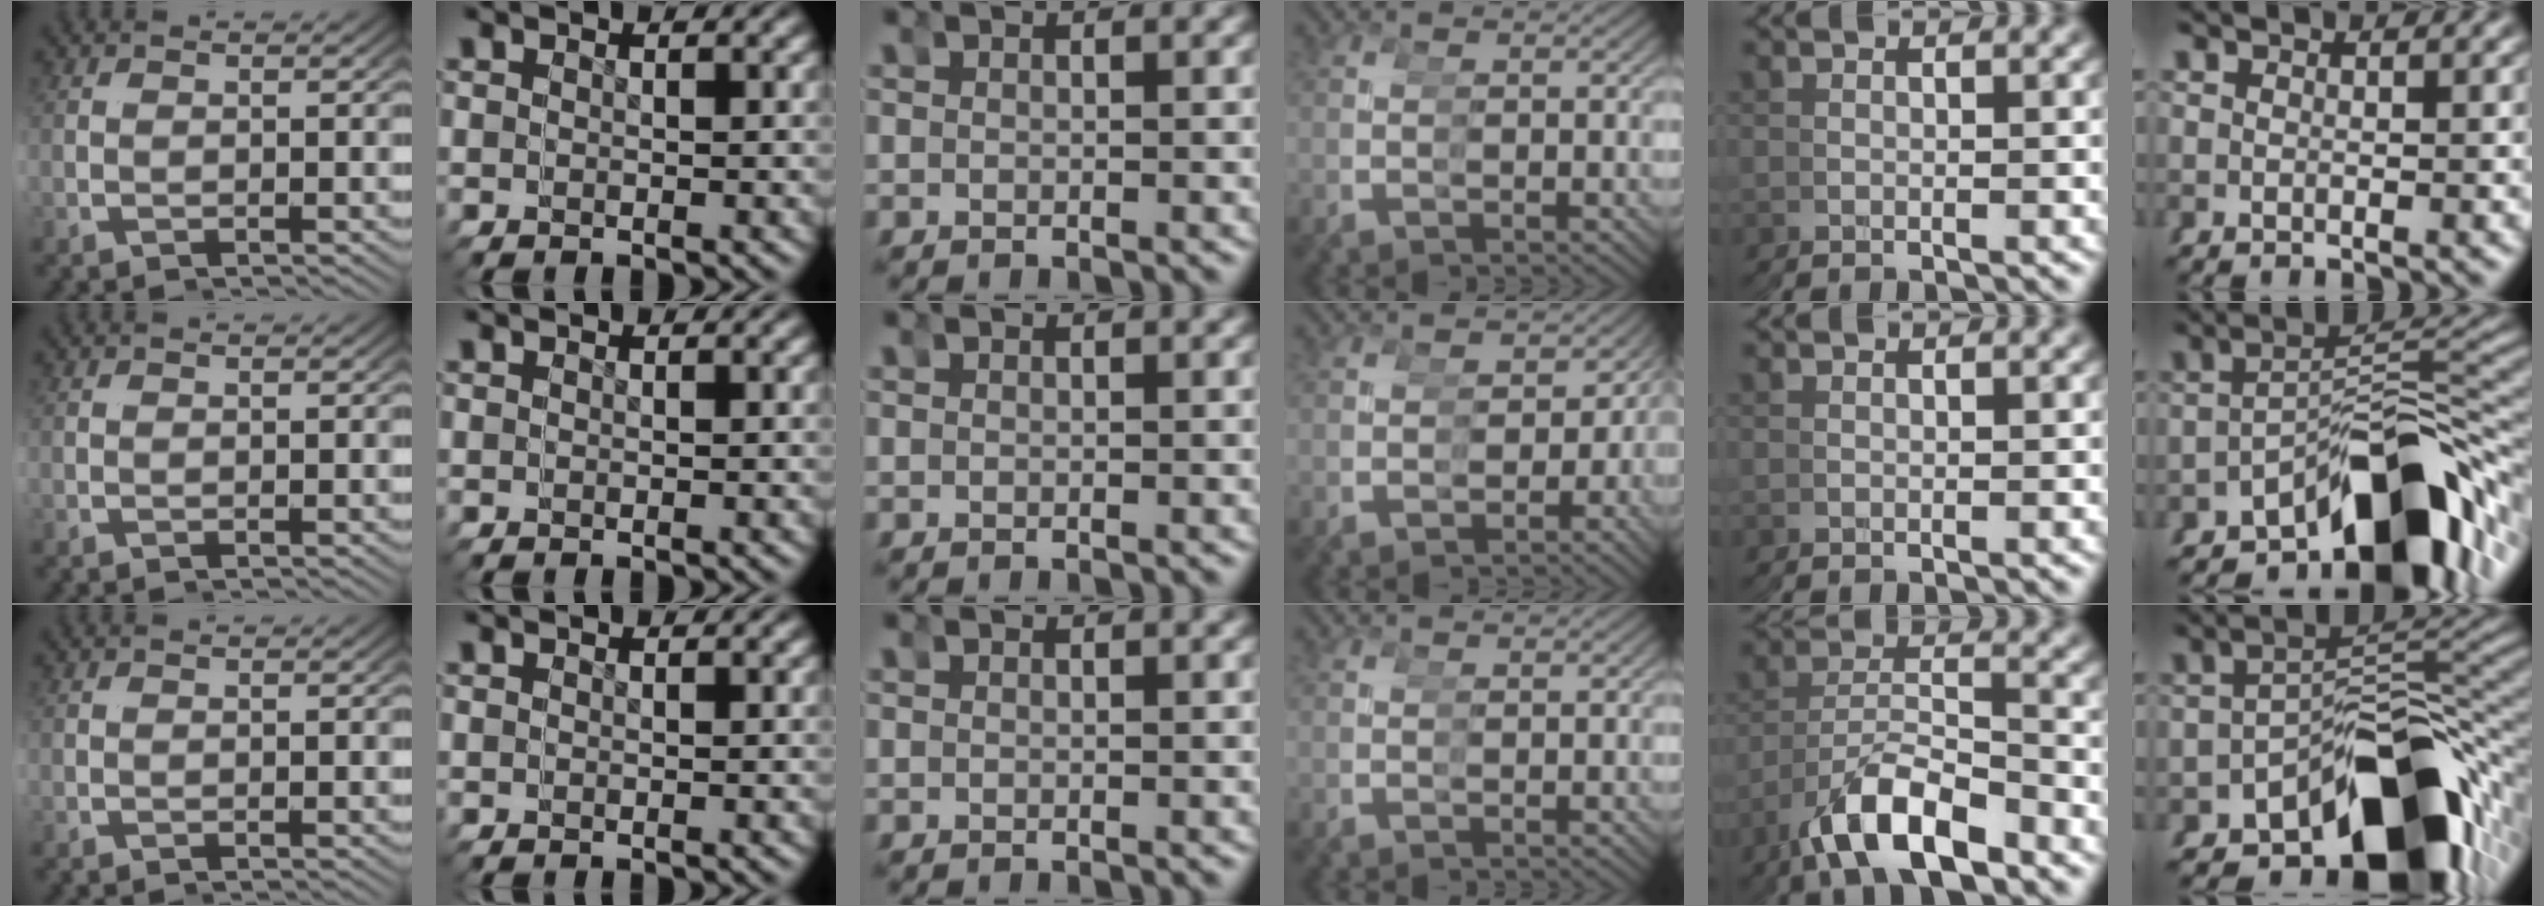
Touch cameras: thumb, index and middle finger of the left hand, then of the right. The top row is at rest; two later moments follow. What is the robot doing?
{"motion": "grasp_and_lifting", "object": "tape"}